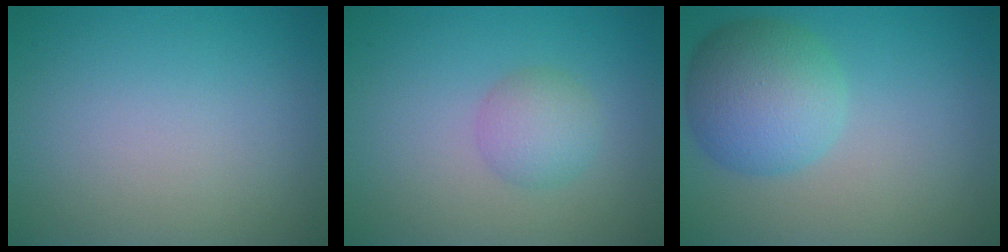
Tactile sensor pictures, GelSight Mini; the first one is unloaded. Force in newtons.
{"total": 2.5, "press": 2.4, "slide": 0.2}
{"total": 6.1, "press": 6.1, "slide": 0.1}